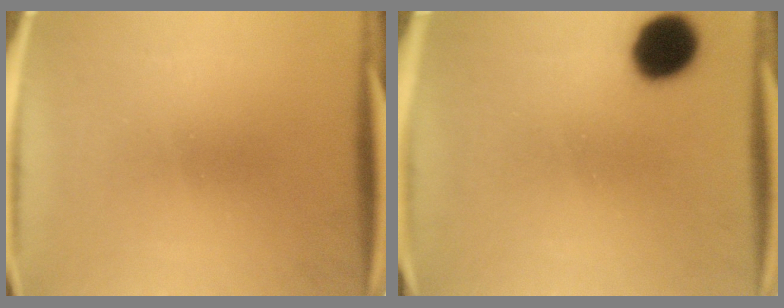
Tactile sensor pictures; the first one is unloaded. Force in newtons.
{"total": 10.8}